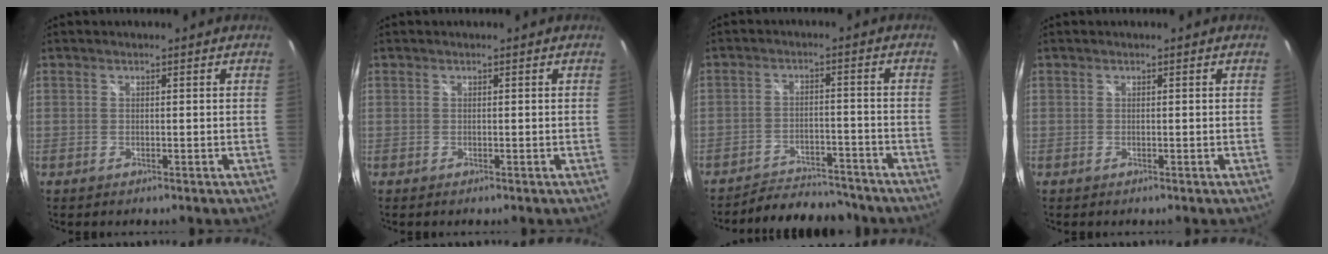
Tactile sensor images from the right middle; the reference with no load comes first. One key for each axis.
{"total": 0.0}
{"total": 11.6, "fx": -10.8, "fy": 2.8, "fz": 3.1, "tx": -0.081, "ty": 0.006, "tz": -0.151}
{"total": 0.0}